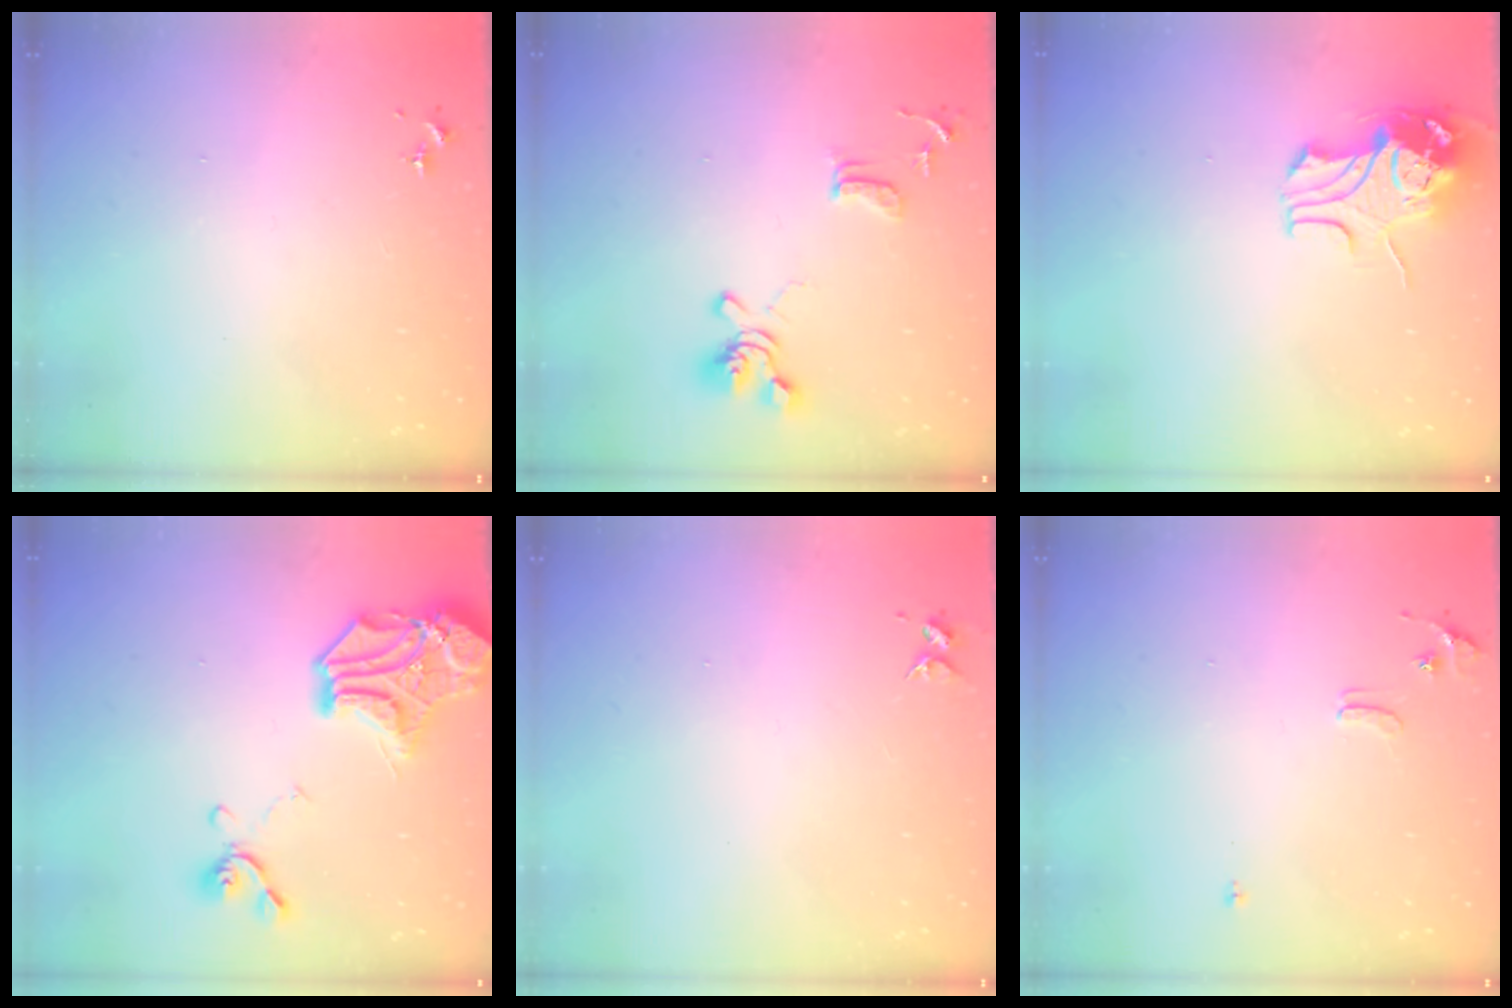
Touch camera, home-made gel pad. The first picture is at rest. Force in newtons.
{"total": 13.0, "press": 12.9, "slide": 1.6}
{"total": 9.8, "press": 9.7, "slide": 1.4}
{"total": 17.6, "press": 17.6, "slide": 1.5}
{"total": 3.7, "press": 3.6, "slide": 0.4}
{"total": 6.1, "press": 6.0, "slide": 0.9}